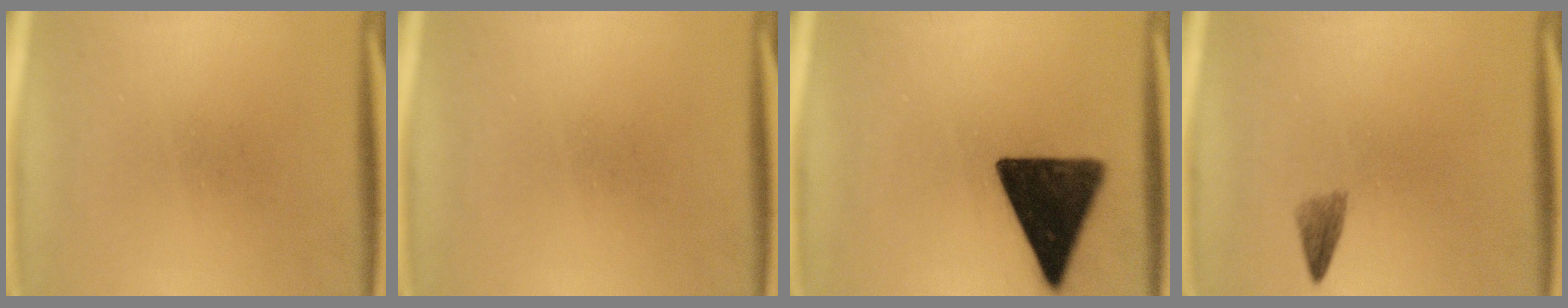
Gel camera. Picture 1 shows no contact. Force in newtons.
{"total": 0.0}
{"total": 14.8}
{"total": 1.7}